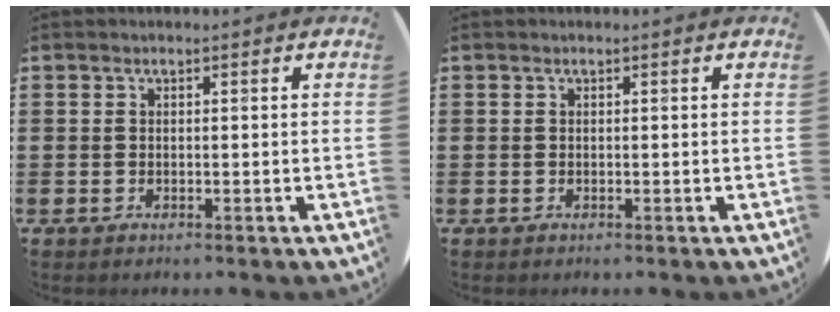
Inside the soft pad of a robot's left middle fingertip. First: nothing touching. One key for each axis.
{"total": 0.0}